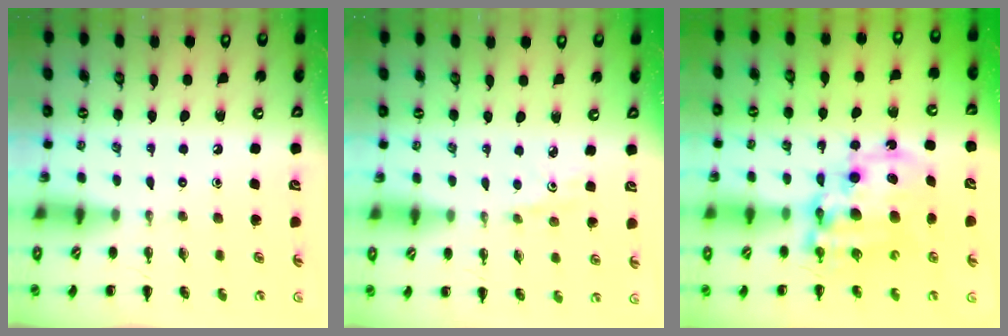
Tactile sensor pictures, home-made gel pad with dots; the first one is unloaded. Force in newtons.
{"total": 2.0, "press": 1.9, "slide": 0.7}
{"total": 14.1, "press": 13.7, "slide": 3.3}